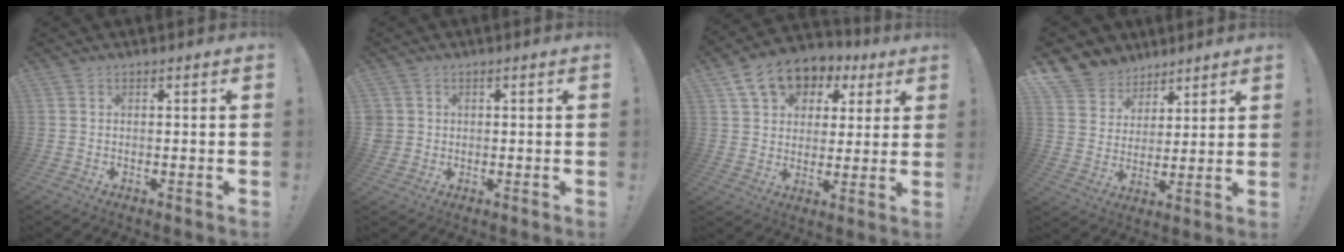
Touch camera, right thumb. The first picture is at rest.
{"total": 2.7, "force": [0.6, 2.6, 0.5], "torque": [-0.011, 0.002, 0.014]}
{"total": 12.8, "force": [6.6, 9.4, 5.7], "torque": [-0.084, -0.034, 0.126]}
{"total": 10.1, "force": [6.9, 7.1, 1.4], "torque": [-0.036, -0.054, 0.142]}